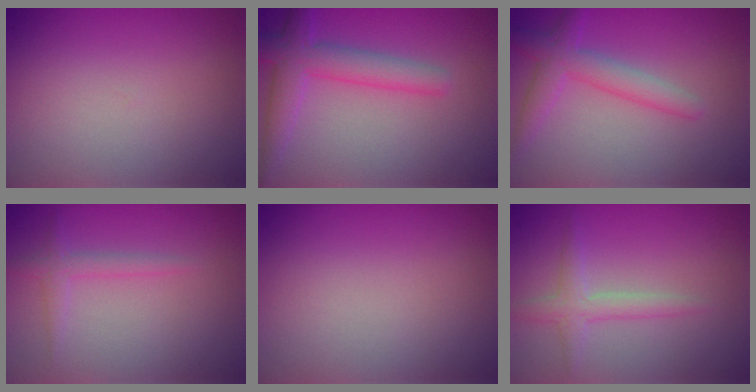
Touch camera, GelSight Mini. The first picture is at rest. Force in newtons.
{"total": 4.1, "press": 4.0, "slide": 0.2}
{"total": 2.1, "press": 2.1, "slide": 0.1}
{"total": 1.4, "press": 1.4, "slide": 0.1}
{"total": 0.0}
{"total": 2.0, "press": 2.0, "slide": 0.1}